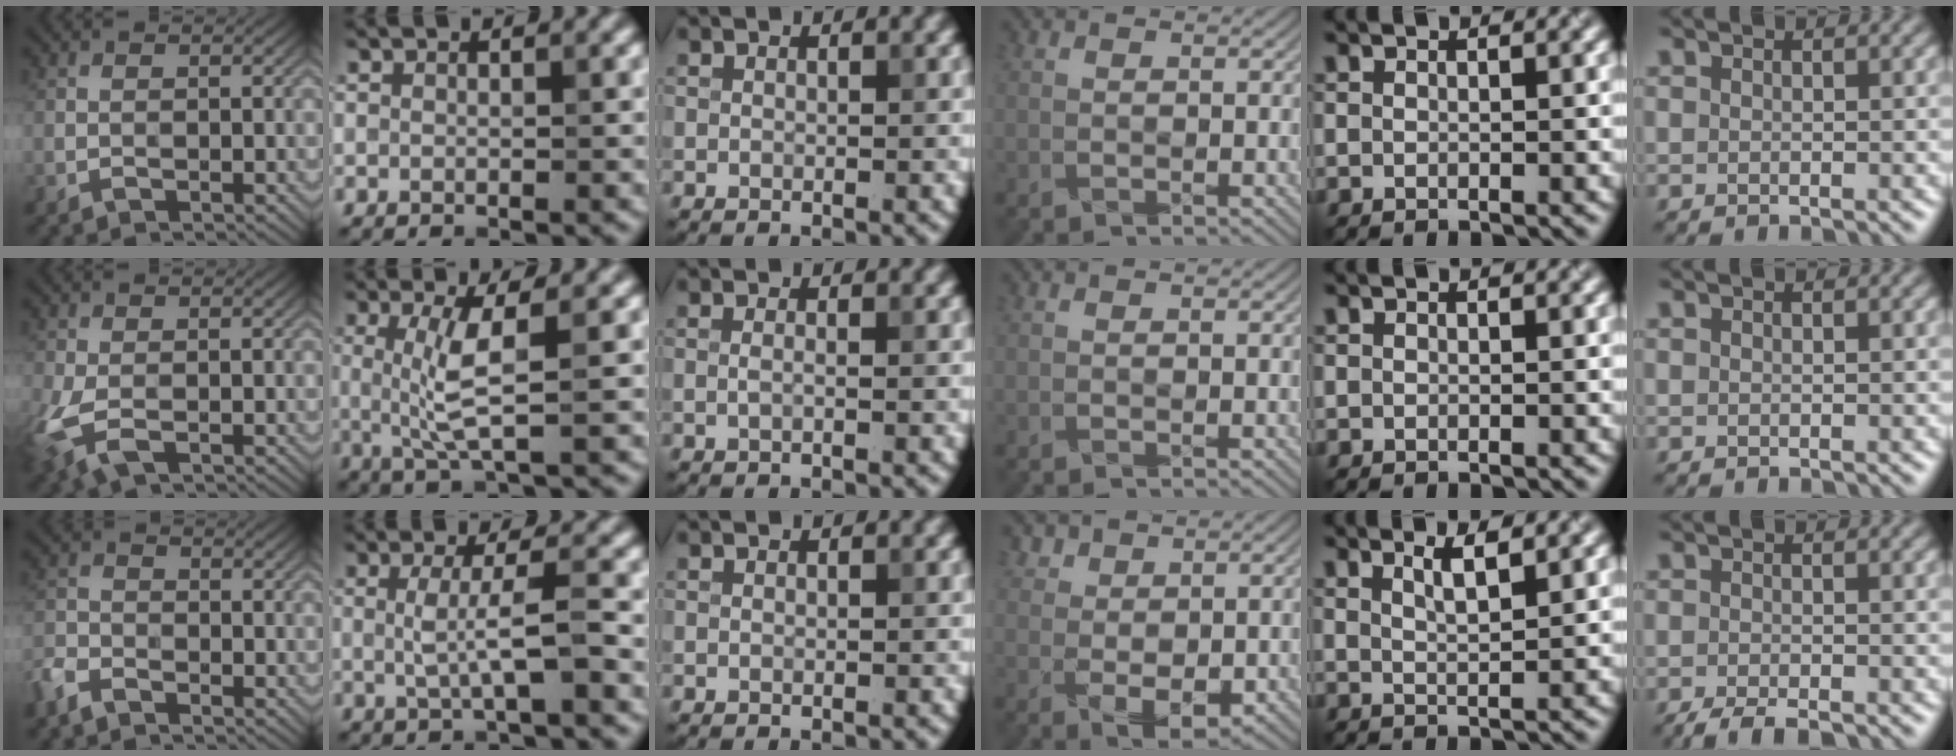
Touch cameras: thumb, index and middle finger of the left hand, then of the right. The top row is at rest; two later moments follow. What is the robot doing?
{"motion": "wrap", "object": "bandage"}